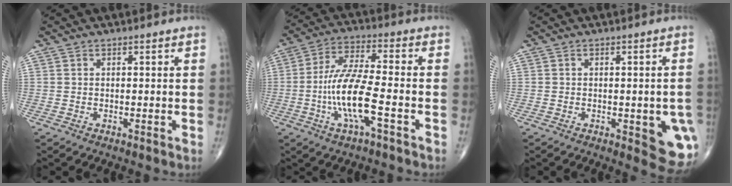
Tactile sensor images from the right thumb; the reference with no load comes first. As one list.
[{"total": 12.5, "force": [-3.6, 2.9, 11.6], "torque": [-0.244, 0.023, -0.069]}, {"total": 9.5, "force": [-2.2, 3.5, 8.5], "torque": [-0.078, -0.008, -0.019]}]